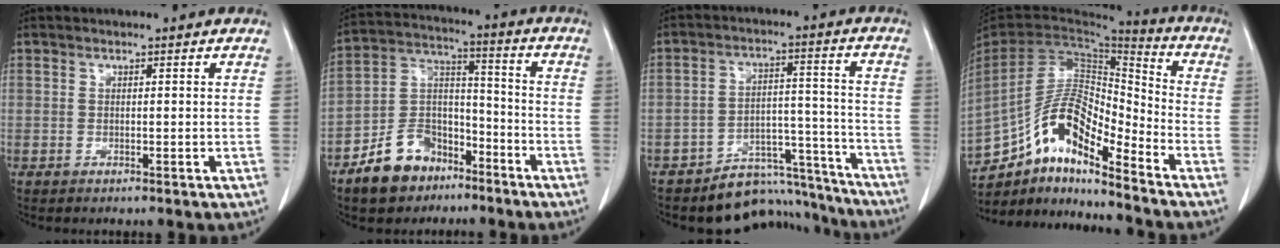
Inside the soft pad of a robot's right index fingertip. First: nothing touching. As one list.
[{"total": 11.2, "force": [-7.4, 7.1, 4.4], "torque": [-0.090, 0.024, -0.133]}, {"total": 11.4, "force": [-10.6, 4.0, 0.1], "torque": [0.029, 0.065, -0.152]}, {"total": 14.9, "force": [-10.5, 3.8, 9.8], "torque": [-0.188, 0.031, -0.190]}]